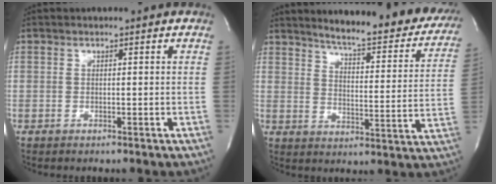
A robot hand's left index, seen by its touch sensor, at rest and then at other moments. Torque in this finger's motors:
{"motor_torque": [0.00, -0.11, 0.39, 0.08]}